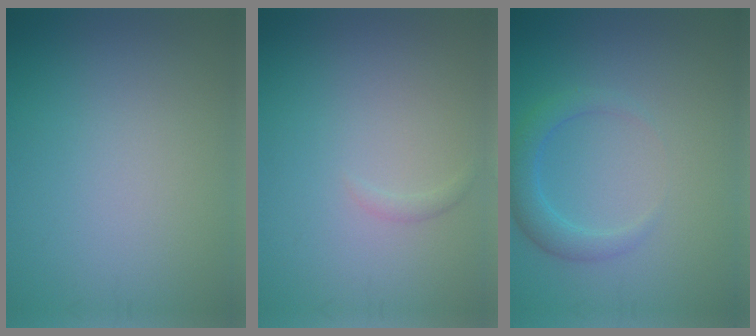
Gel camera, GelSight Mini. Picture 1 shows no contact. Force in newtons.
{"total": 0.5, "press": 0.5, "slide": 0.0}
{"total": 2.5, "press": 2.5, "slide": 0.2}